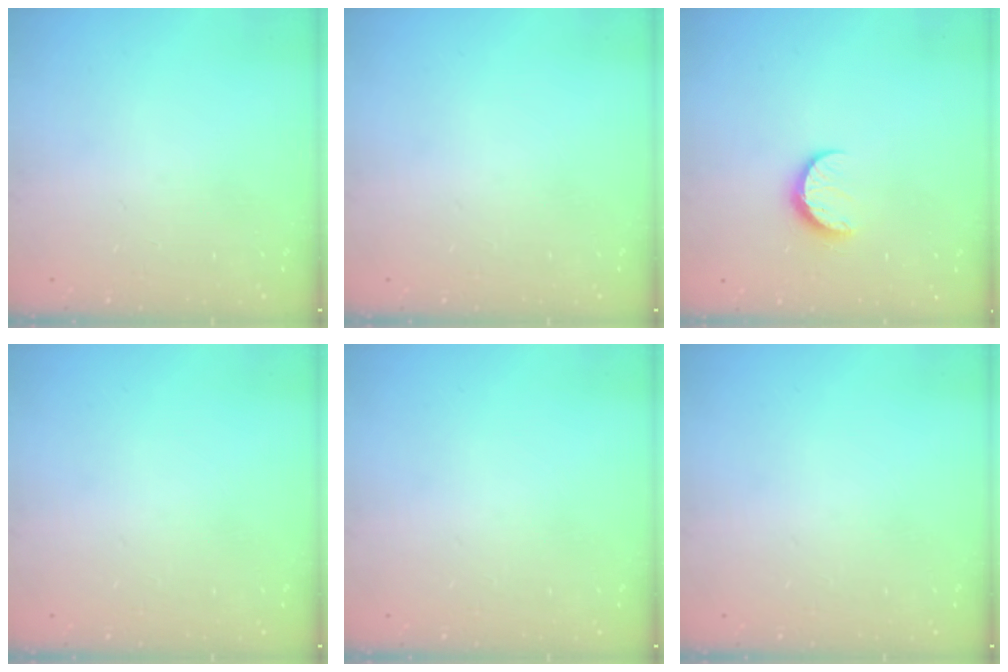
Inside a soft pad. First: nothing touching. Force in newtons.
{"total": 0.0}
{"total": 6.6, "press": 6.6, "slide": 0.6}
{"total": 0.0}
{"total": 0.0}
{"total": 0.0}